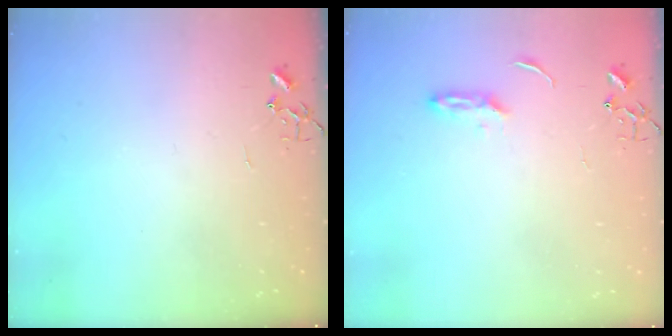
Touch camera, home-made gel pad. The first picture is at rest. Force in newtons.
{"total": 3.1, "press": 3.0, "slide": 0.4}